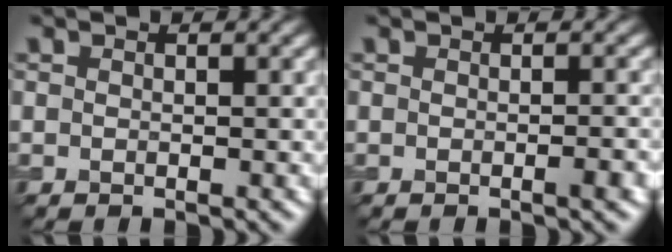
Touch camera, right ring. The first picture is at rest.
{"total": 1.2, "force": [-0.3, 0.2, 1.1], "torque": [-0.009, 0.003, -0.001]}